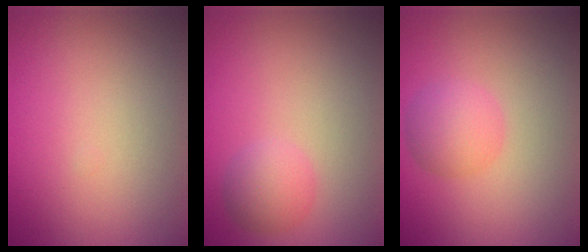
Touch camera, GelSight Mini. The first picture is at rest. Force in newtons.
{"total": 2.2, "press": 2.2, "slide": 0.1}
{"total": 2.9, "press": 2.9, "slide": 0.0}